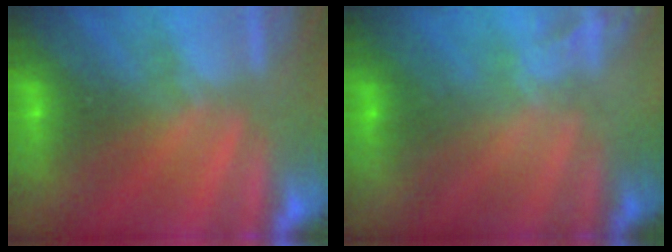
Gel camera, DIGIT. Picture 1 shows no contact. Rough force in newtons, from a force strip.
{"total": 2.2}